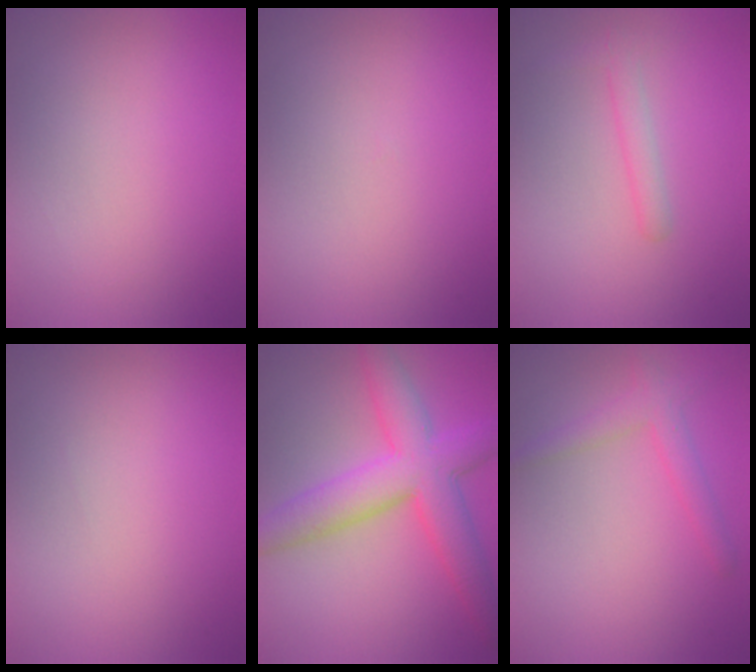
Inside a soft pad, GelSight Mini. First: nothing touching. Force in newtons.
{"total": 0.0}
{"total": 1.6, "press": 1.6, "slide": 0.1}
{"total": 0.0}
{"total": 7.4, "press": 7.4, "slide": 0.3}
{"total": 2.4, "press": 2.4, "slide": 0.1}